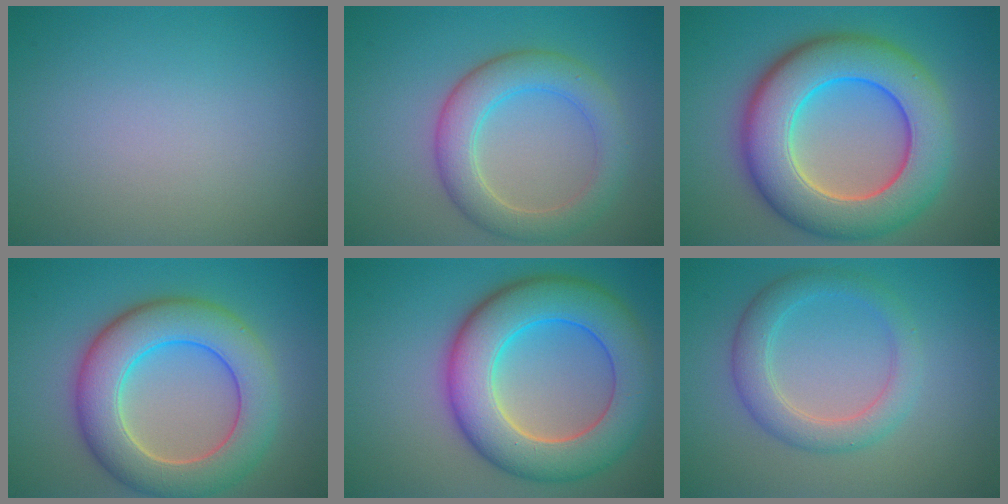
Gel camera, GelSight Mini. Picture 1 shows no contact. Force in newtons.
{"total": 5.2, "press": 5.2, "slide": 0.3}
{"total": 11.3, "press": 11.3, "slide": 0.7}
{"total": 8.9, "press": 8.9, "slide": 0.4}
{"total": 10.4, "press": 10.4, "slide": 0.4}
{"total": 3.7, "press": 3.7, "slide": 0.0}